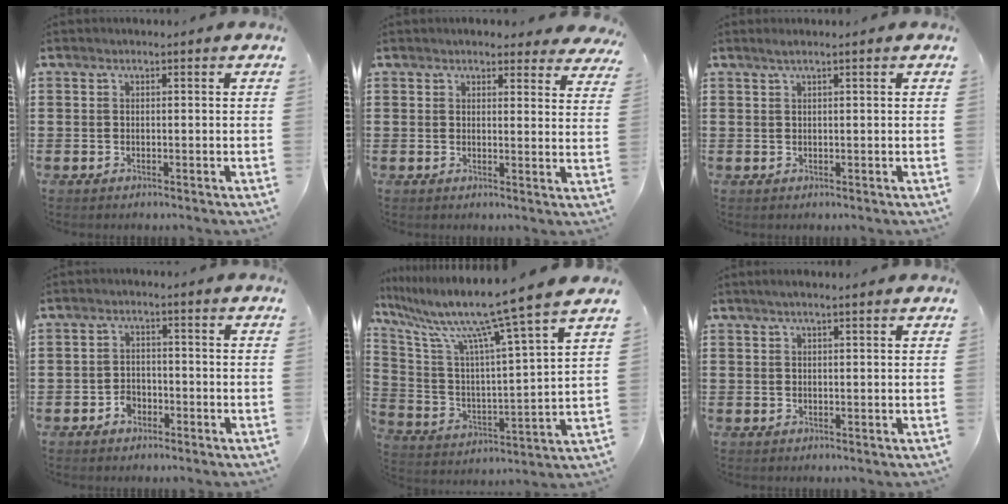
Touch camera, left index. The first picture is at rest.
{"total": 3.3, "force": [3.1, 0.6, 0.8], "torque": [-0.018, -0.010, 0.057]}
{"total": 1.1, "force": [0.6, -0.1, 0.9], "torque": [-0.015, 0.000, 0.011]}
{"total": 2.4, "force": [-1.6, 1.6, 0.8], "torque": [-0.020, 0.003, -0.035]}
{"total": 11.6, "force": [9.5, -1.1, 6.6], "torque": [-0.167, -0.071, 0.148]}
{"total": 1.3, "force": [0.9, 0.1, 0.9], "torque": [-0.018, 0.002, 0.015]}